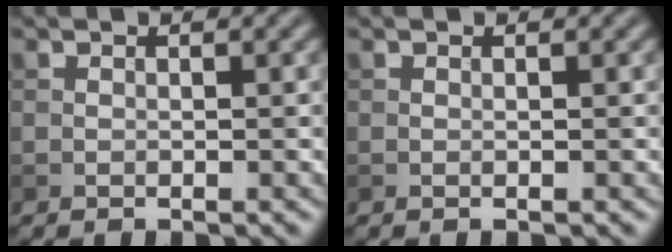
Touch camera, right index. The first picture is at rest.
{"total": 0.0}